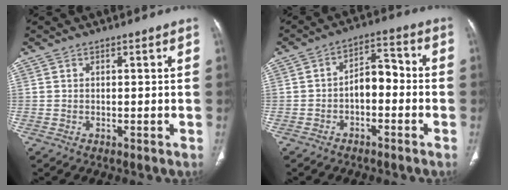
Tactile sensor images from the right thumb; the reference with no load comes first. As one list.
[{"total": 6.5, "force": [-1.8, 3.9, 4.9], "torque": [-0.059, 0.042, -0.037]}]